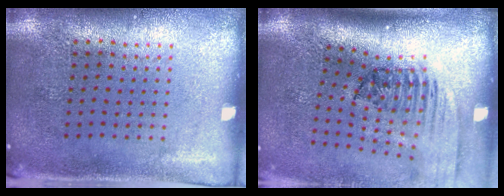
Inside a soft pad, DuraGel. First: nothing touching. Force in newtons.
{"total": 2.4, "press": 1.7, "slide": 1.7}